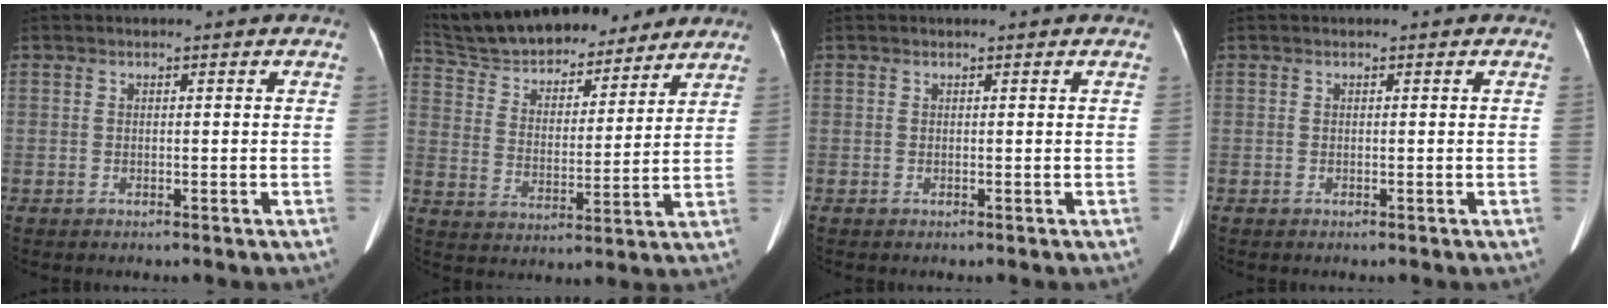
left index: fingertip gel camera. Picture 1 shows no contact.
{"total": 20.9, "force": [18.6, 6.4, 7.3], "torque": [-0.136, 0.018, 0.295]}
{"total": 0.9, "force": [0.8, 0.0, 0.5], "torque": [-0.009, 0.002, 0.010]}
{"total": 0.0}